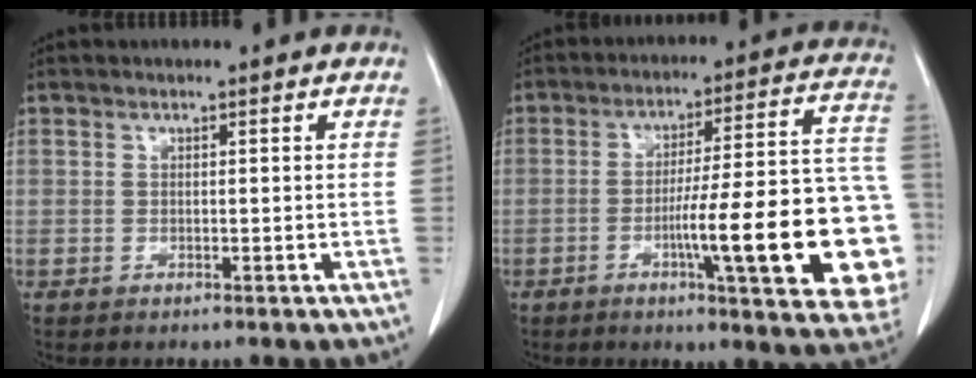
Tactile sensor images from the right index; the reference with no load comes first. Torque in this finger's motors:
{"motor_torque": [1.45, -0.69, 0.51, 0.16]}